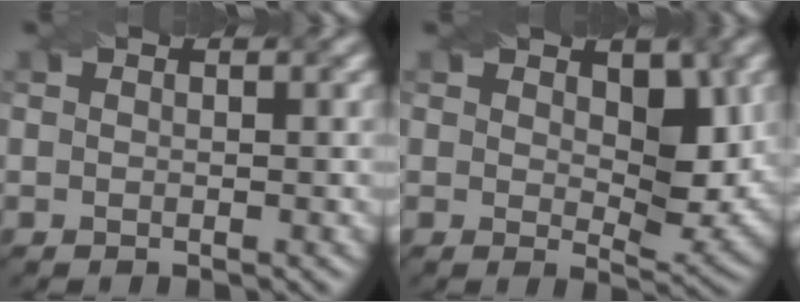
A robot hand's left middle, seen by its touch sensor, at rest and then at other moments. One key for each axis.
{"total": 4.9, "fx": 1.4, "fy": 2.8, "fz": 3.8, "tx": -0.055, "ty": -0.017, "tz": 0.028}